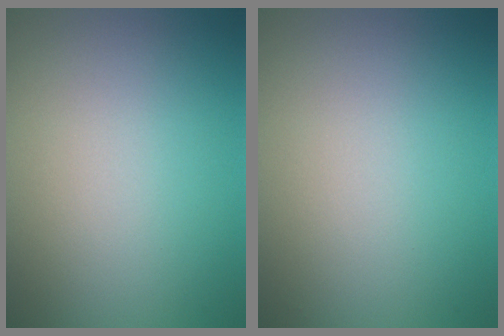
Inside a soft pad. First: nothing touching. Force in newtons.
{"total": 0.0}